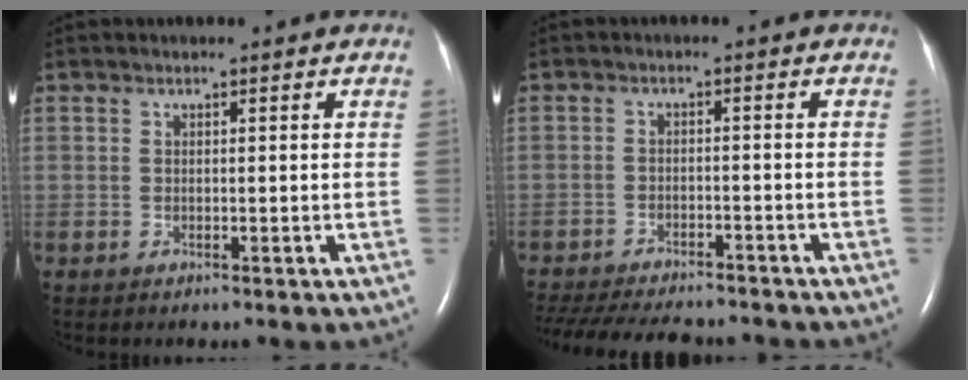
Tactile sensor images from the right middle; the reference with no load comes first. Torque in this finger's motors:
{"motor_torque": [0.21, -0.25, 0.29, 0.08]}